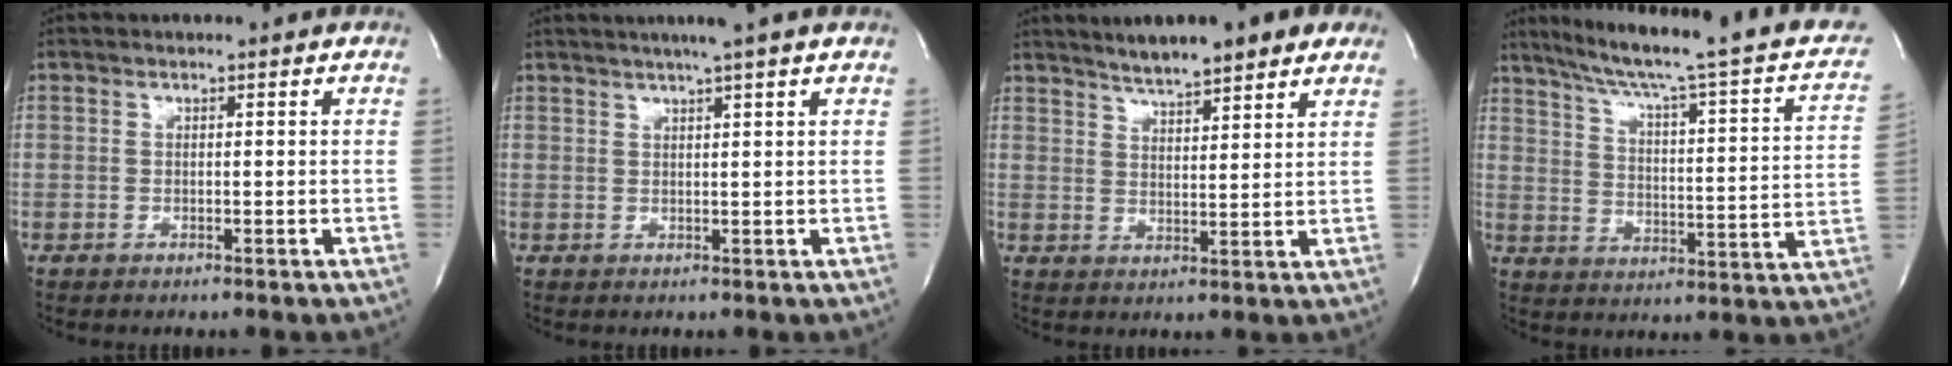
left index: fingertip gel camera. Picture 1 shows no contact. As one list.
[{"total": 5.2, "force": [3.9, -1.0, 3.2], "torque": [-0.049, 0.015, 0.055]}, {"total": 9.8, "force": [7.8, 1.5, 5.7], "torque": [-0.085, 0.018, 0.109]}, {"total": 24.1, "force": [19.0, 1.9, 14.8], "torque": [-0.216, -0.013, 0.240]}]